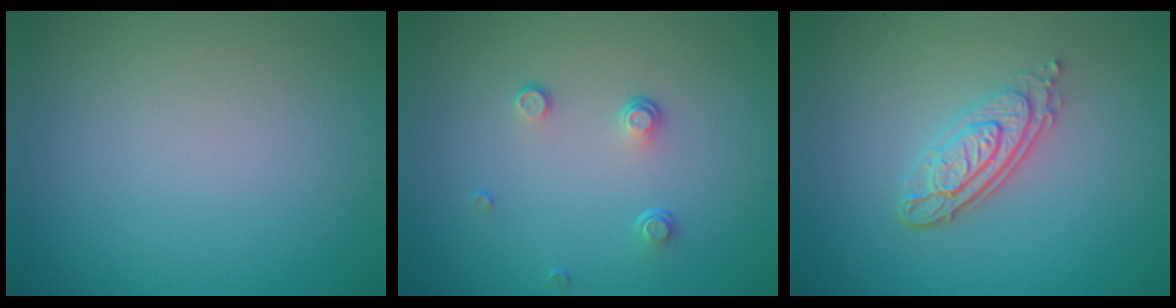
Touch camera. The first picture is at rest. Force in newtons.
{"total": 1.4, "press": 0.8, "slide": 1.2}
{"total": 3.9, "press": 2.9, "slide": 2.6}